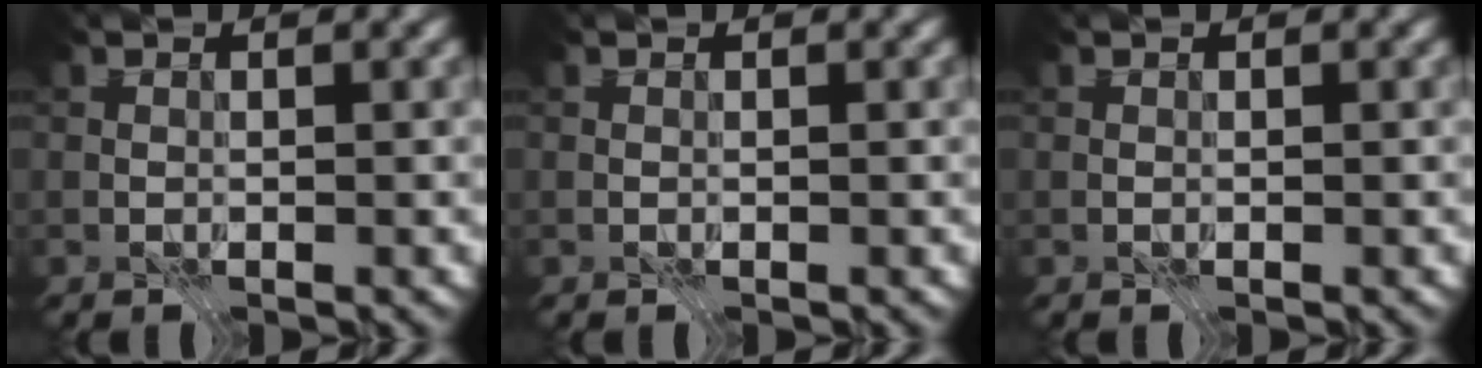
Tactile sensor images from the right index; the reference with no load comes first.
{"total": 0.0}
{"total": 0.0}